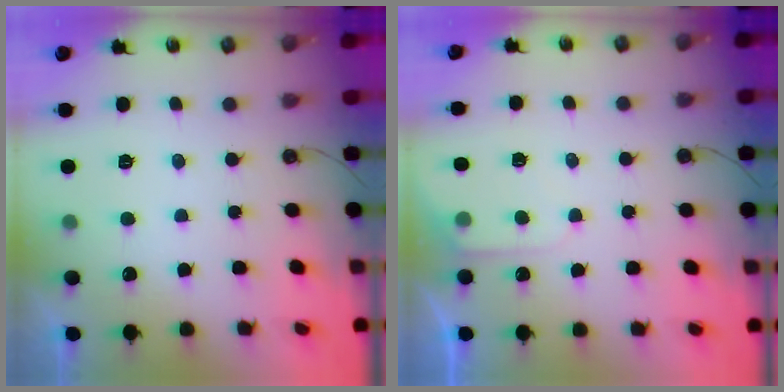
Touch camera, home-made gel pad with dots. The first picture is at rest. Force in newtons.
{"total": 4.7, "press": 4.6, "slide": 0.6}